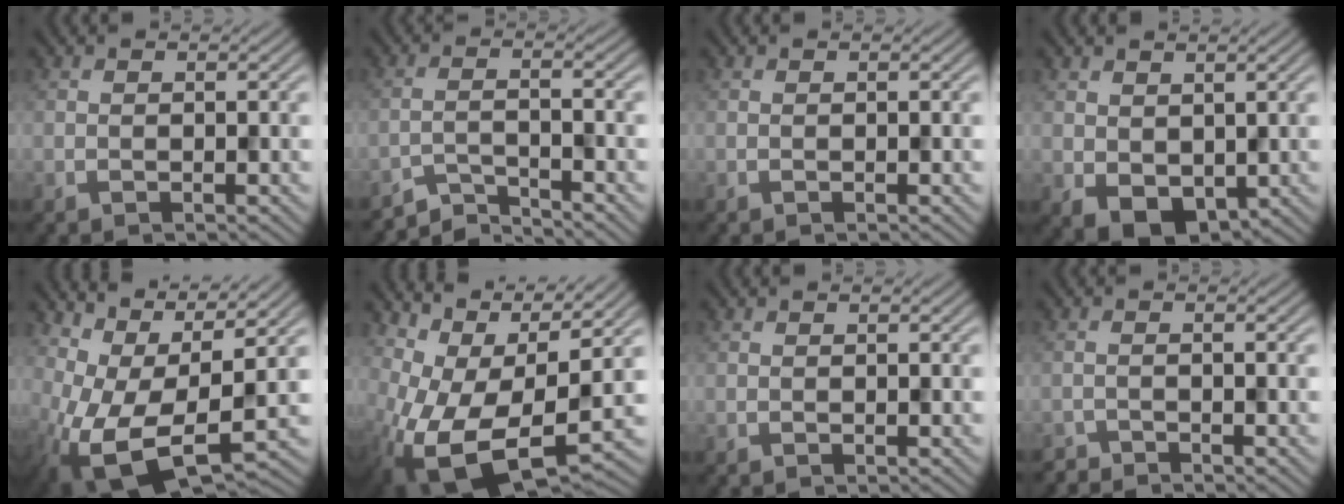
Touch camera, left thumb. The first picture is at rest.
{"total": 3.7, "force": [-3.6, 0.2, 1.0], "torque": [-0.013, 0.001, -0.078]}
{"total": 0.0}
{"total": 4.3, "force": [0.4, 3.2, 2.8], "torque": [-0.068, -0.013, 0.012]}
{"total": 12.0, "force": [0.8, 6.0, 10.3], "torque": [-0.214, -0.016, 0.023]}
{"total": 13.6, "force": [0.5, 6.7, 11.8], "torque": [-0.239, -0.025, 0.025]}
{"total": 0.0}
{"total": 1.7, "force": [-1.6, 0.1, 0.1], "torque": [0.001, -0.003, -0.035]}